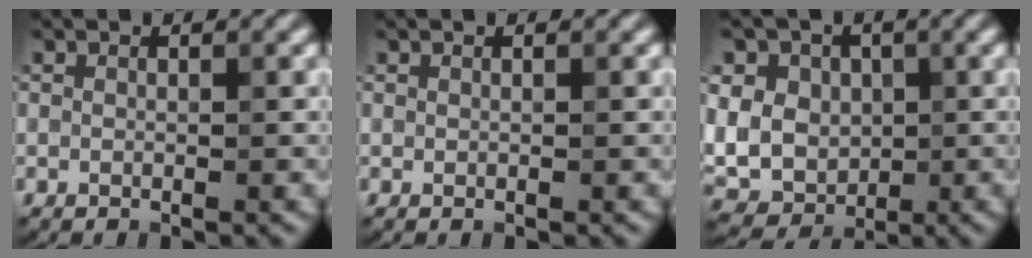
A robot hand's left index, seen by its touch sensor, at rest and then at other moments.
{"total": 0.0}
{"total": 12.3, "force": [1.8, 10.3, 6.5], "torque": [-0.125, 0.039, 0.003]}